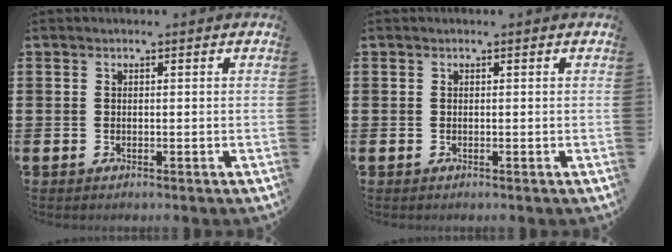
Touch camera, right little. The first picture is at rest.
{"total": 0.0}